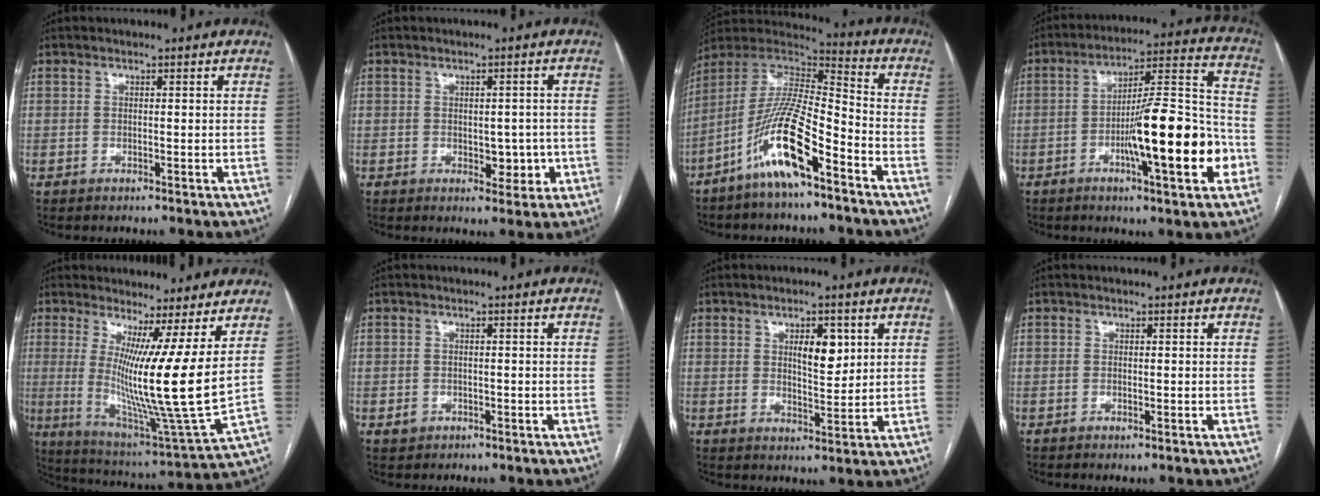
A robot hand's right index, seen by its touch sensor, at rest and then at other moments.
{"total": 3.8, "force": [-0.7, 2.4, 2.9], "torque": [-0.028, 0.007, 0.000]}
{"total": 14.9, "force": [-8.5, 2.3, 12.1], "torque": [-0.246, -0.003, -0.157]}
{"total": 17.8, "force": [-5.5, 2.3, 16.7], "torque": [-0.258, 0.008, -0.082]}
{"total": 14.1, "force": [3.5, -1.8, 13.6], "torque": [-0.245, -0.054, 0.062]}
{"total": 1.7, "force": [-0.9, 1.3, 0.6], "torque": [-0.015, 0.003, -0.007]}
{"total": 5.4, "force": [2.0, 2.1, 4.5], "torque": [-0.073, -0.003, 0.035]}
{"total": 0.7, "force": [-0.5, 0.1, 0.5], "torque": [-0.009, -0.002, -0.005]}